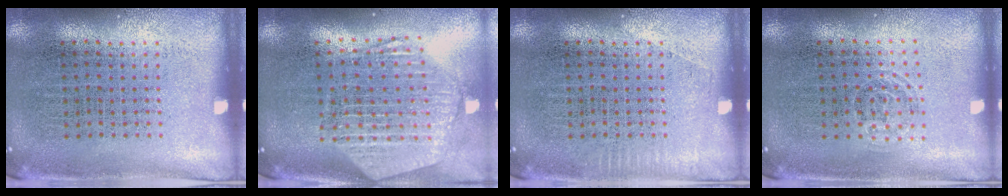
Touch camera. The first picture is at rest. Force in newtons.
{"total": 2.6, "press": 2.1, "slide": 1.5}
{"total": 0.6, "press": 0.6, "slide": 0.1}
{"total": 0.7, "press": 0.6, "slide": 0.5}